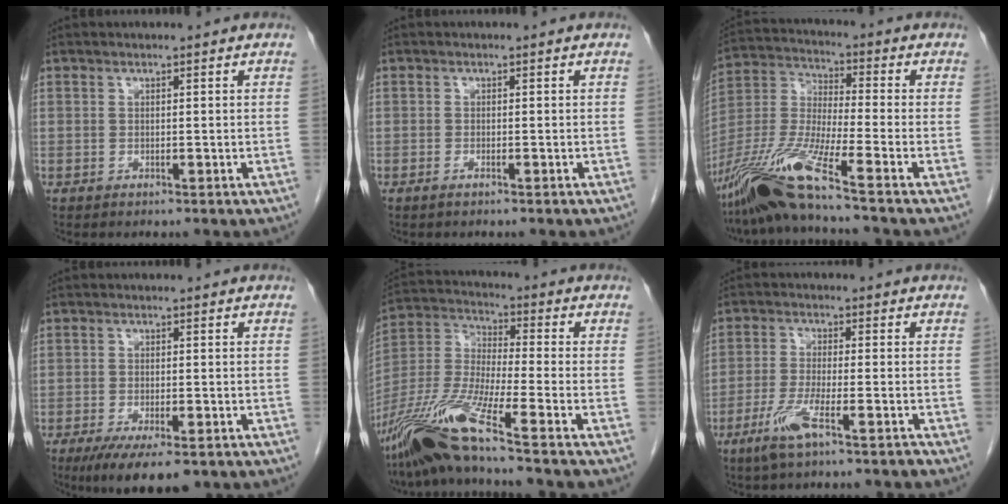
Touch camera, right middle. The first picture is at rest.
{"total": 0.8, "force": [-0.6, 0.0, 0.5], "torque": [-0.012, 0.000, -0.011]}
{"total": 13.6, "force": [-9.7, -1.1, 9.4], "torque": [-0.208, -0.025, -0.188]}
{"total": 8.5, "force": [-5.7, 2.1, 5.9], "torque": [-0.091, -0.019, -0.086]}
{"total": 14.8, "force": [-10.6, -1.0, 10.3], "torque": [-0.223, -0.025, -0.205]}
{"total": 5.1, "force": [-3.3, 0.4, 3.9], "torque": [-0.083, -0.007, -0.068]}